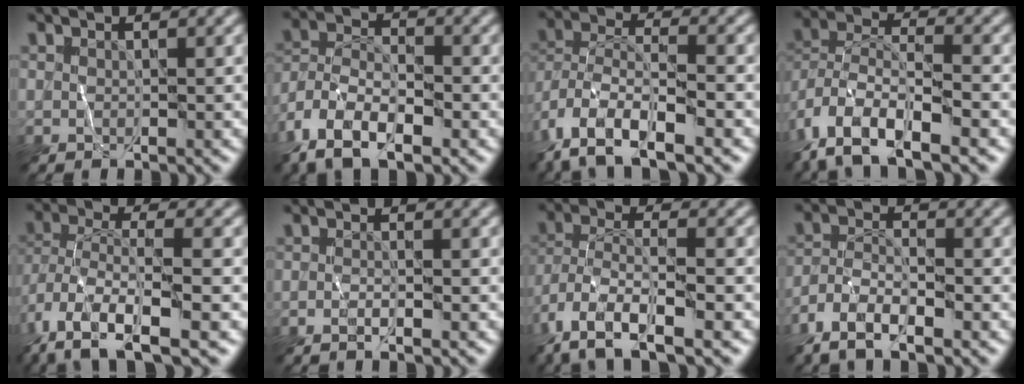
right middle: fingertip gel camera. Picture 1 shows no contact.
{"total": 7.8, "force": [-5.2, 3.4, 4.6], "torque": [-0.098, -0.002, -0.111]}
{"total": 11.0, "force": [-7.2, 4.2, 7.2], "torque": [-0.144, -0.009, -0.135]}
{"total": 11.0, "force": [-7.3, 4.3, 7.0], "torque": [-0.135, -0.005, -0.139]}
{"total": 9.2, "force": [-4.7, 3.2, 7.2], "torque": [-0.157, -0.013, -0.093]}
{"total": 0.7, "force": [-0.6, -0.2, 0.4], "torque": [-0.009, 0.004, -0.011]}
{"total": 9.3, "force": [-5.5, 3.0, 6.8], "torque": [-0.146, -0.011, -0.110]}
{"total": 4.6, "force": [-3.5, 1.2, 2.7], "torque": [-0.054, 0.002, -0.075]}